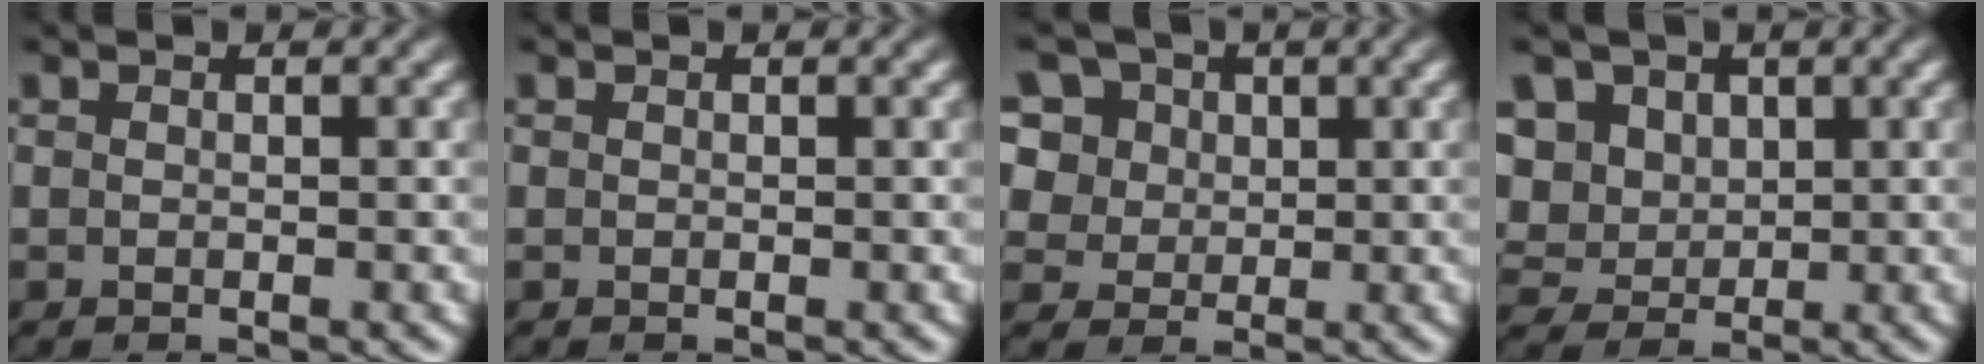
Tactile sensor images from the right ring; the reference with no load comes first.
{"total": 0.0}
{"total": 10.3, "force": [2.4, 9.1, 4.1], "torque": [-0.107, -0.019, 0.041]}
{"total": 9.3, "force": [1.3, 8.3, 4.0], "torque": [-0.104, -0.028, 0.026]}